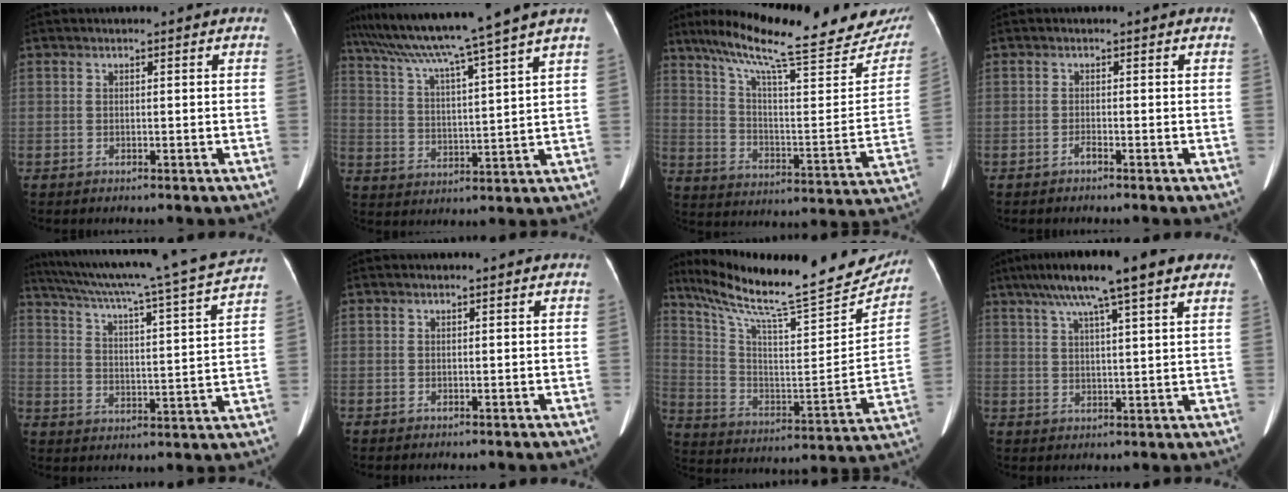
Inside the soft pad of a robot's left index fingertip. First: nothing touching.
{"total": 15.4, "force": [12.7, -2.8, 8.3], "torque": [-0.143, -0.009, 0.196]}
{"total": 27.8, "force": [22.5, 4.4, 15.7], "torque": [-0.247, -0.031, 0.301]}
{"total": 0.7, "force": [-0.7, -0.1, 0.2], "torque": [-0.006, -0.003, -0.015]}
{"total": 23.0, "force": [20.3, -1.5, 10.6], "torque": [-0.181, -0.034, 0.278]}
{"total": 0.0}
{"total": 28.1, "force": [24.5, 3.8, 13.1], "torque": [-0.222, -0.065, 0.348]}
{"total": 15.3, "force": [10.7, 1.2, 10.9], "torque": [-0.180, 0.048, 0.151]}